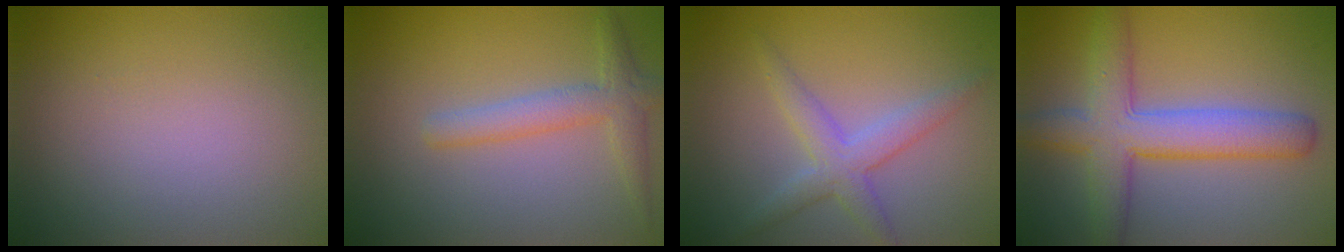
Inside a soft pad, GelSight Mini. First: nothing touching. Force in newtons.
{"total": 2.8, "press": 2.8, "slide": 0.1}
{"total": 3.1, "press": 3.1, "slide": 0.0}
{"total": 6.8, "press": 6.8, "slide": 0.5}